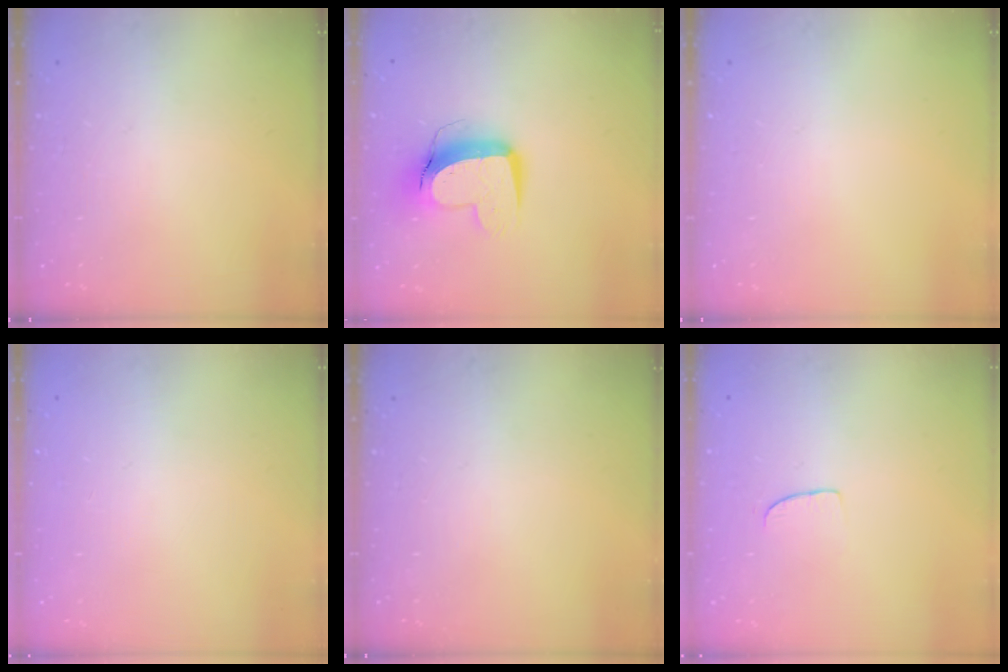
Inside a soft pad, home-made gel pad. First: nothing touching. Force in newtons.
{"total": 11.3, "press": 11.2, "slide": 1.1}
{"total": 0.0}
{"total": 0.0}
{"total": 0.0}
{"total": 5.4, "press": 5.3, "slide": 0.4}